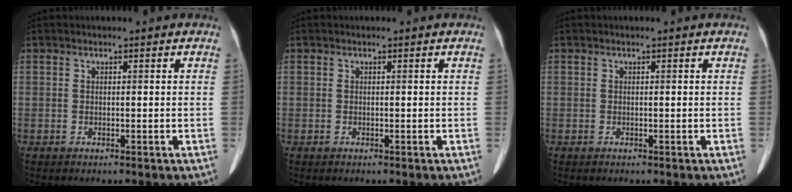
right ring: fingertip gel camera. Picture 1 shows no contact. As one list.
[{"total": 0.0}, {"total": 0.0}]